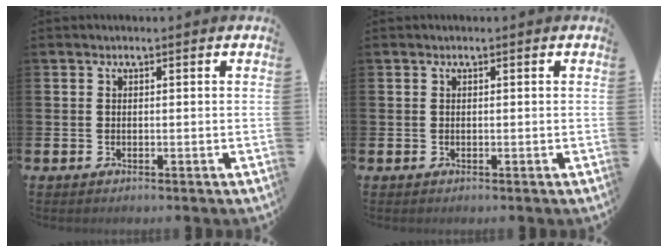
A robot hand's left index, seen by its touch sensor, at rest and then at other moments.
{"total": 0.0}